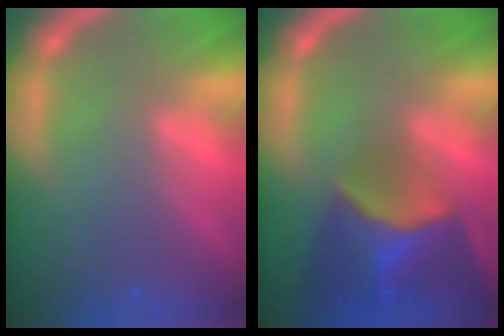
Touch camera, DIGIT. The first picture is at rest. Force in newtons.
{"total": 9.4}